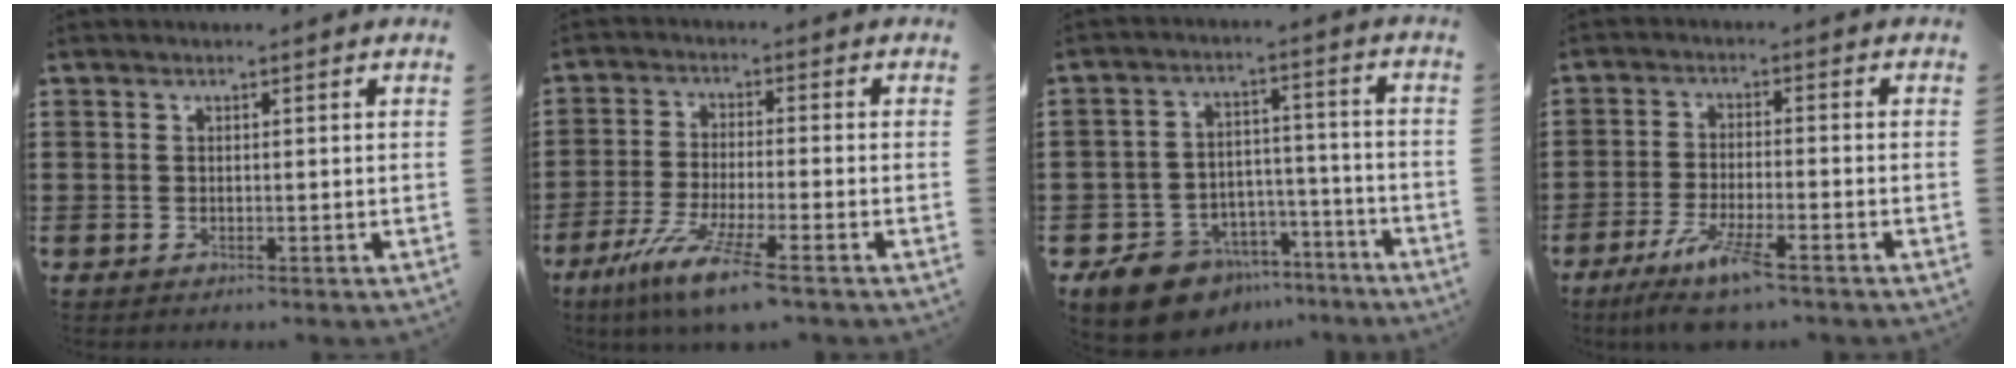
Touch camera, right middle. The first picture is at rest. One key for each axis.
{"total": 8.0, "fx": -5.6, "fy": 0.2, "fz": 5.7, "tx": -0.116, "ty": -0.018, "tz": -0.104}
{"total": 9.4, "fx": -7.8, "fy": 4.6, "fz": 2.5, "tx": -0.051, "ty": 0.043, "tz": -0.143}
{"total": 6.6, "fx": -4.6, "fy": 0.4, "fz": 4.7, "tx": -0.093, "ty": -0.015, "tz": -0.084}